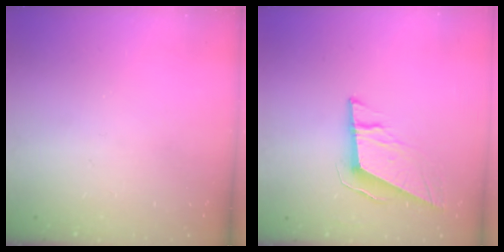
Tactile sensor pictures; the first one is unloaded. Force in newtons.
{"total": 10.5, "press": 10.0, "slide": 3.2}